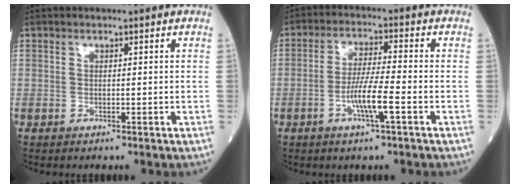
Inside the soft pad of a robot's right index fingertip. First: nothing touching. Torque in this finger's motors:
{"motor_torque": [0.92, -0.41, 0.50, 0.14]}